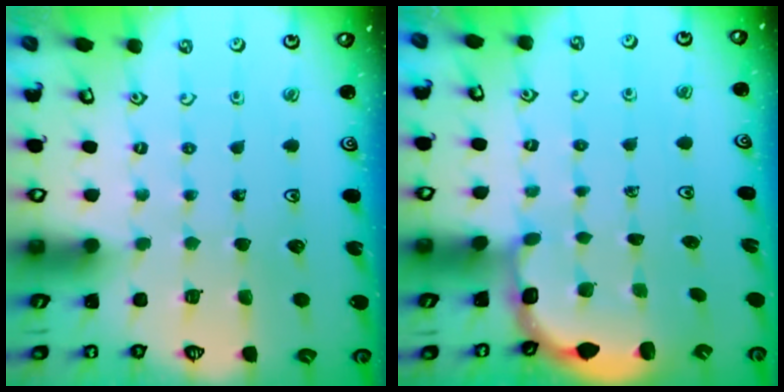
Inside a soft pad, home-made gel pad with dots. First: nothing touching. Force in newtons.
{"total": 3.1, "press": 2.5, "slide": 1.9}